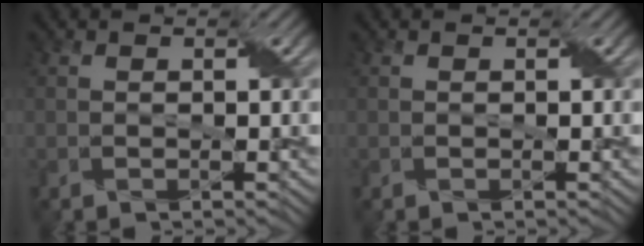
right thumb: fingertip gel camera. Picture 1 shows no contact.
{"total": 0.0}